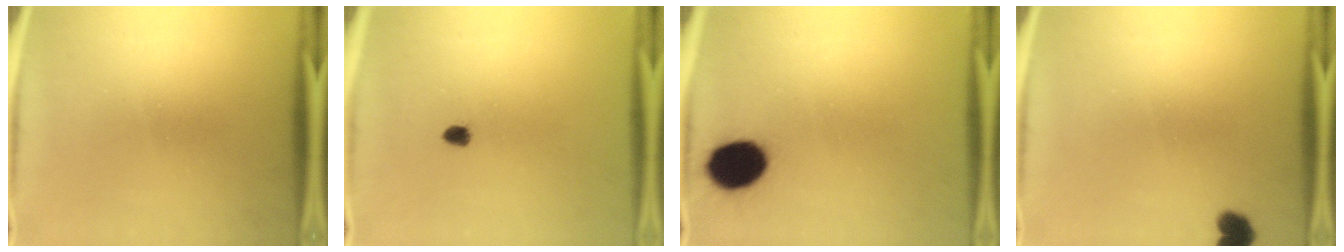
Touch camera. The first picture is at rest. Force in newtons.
{"total": 1.5}
{"total": 11.9}
{"total": 2.7}